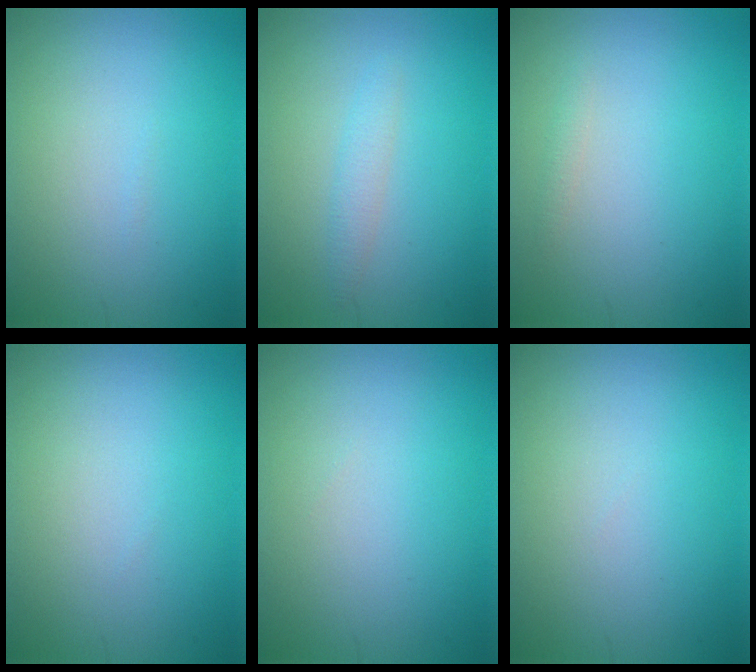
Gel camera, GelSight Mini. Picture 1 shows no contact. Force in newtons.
{"total": 1.4, "press": 1.4, "slide": 0.1}
{"total": 0.6, "press": 0.6, "slide": 0.0}
{"total": 0.0}
{"total": 0.0}
{"total": 0.0}